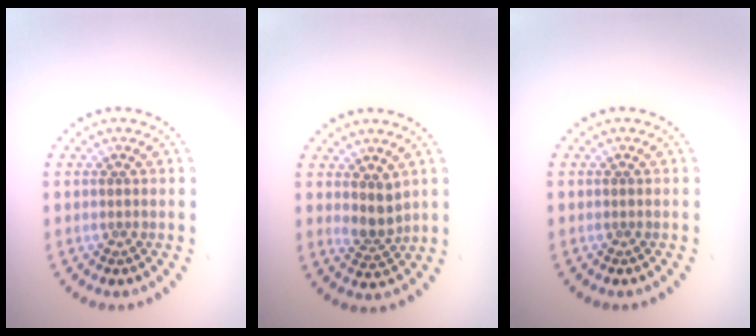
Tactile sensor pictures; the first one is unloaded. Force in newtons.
{"total": 2.4, "press": 1.9, "slide": 1.4}
{"total": 0.0}